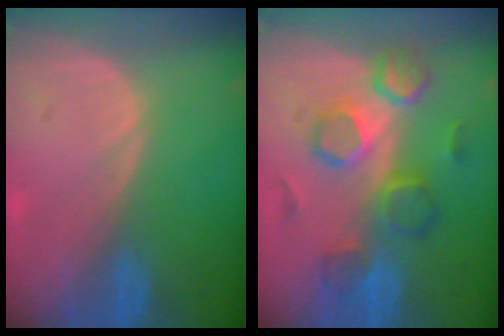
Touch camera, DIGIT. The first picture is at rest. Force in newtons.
{"total": 8.3, "press": 8.2, "slide": 1.4}